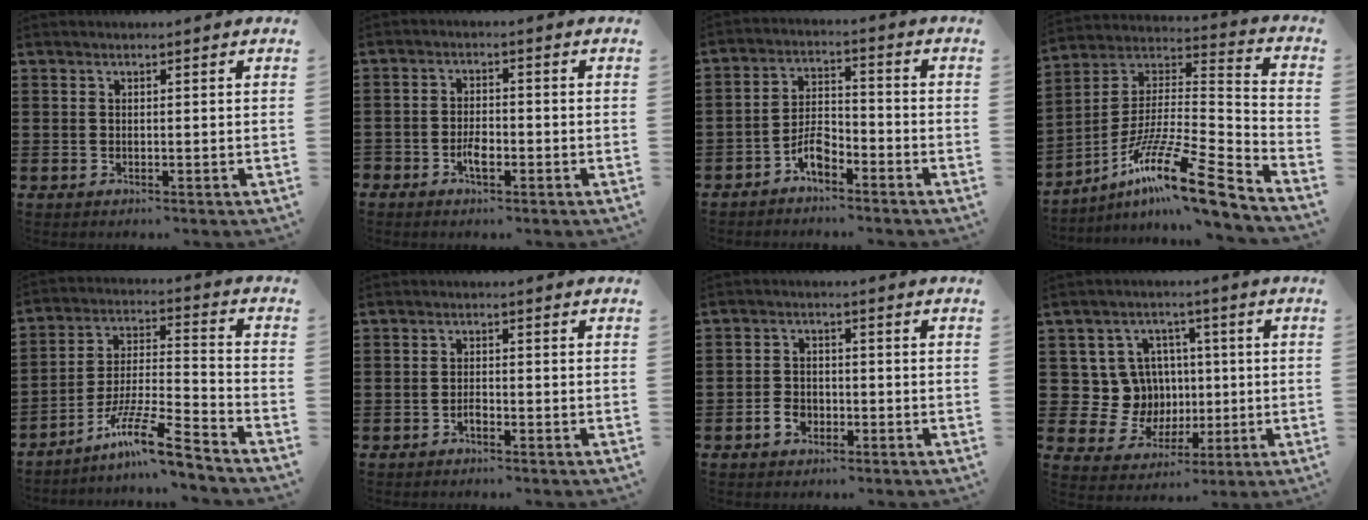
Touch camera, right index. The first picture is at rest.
{"total": 2.9, "force": [-1.7, 1.4, 2.0], "torque": [-0.046, -0.002, -0.032]}
{"total": 4.9, "force": [-3.4, 1.9, 2.9], "torque": [-0.066, 0.003, -0.067]}
{"total": 15.5, "force": [-10.3, 2.1, 11.3], "torque": [-0.200, 0.008, -0.192]}
{"total": 11.1, "force": [-8.6, 1.0, 7.0], "torque": [-0.130, 0.011, -0.169]}
{"total": 1.3, "force": [-1.0, 0.4, 0.7], "torque": [-0.018, -0.006, -0.018]}
{"total": 3.1, "force": [-1.6, 2.2, 1.4], "torque": [-0.029, 0.004, -0.032]}
{"total": 8.6, "force": [0.9, 8.3, 2.2], "torque": [-0.059, 0.006, 0.026]}